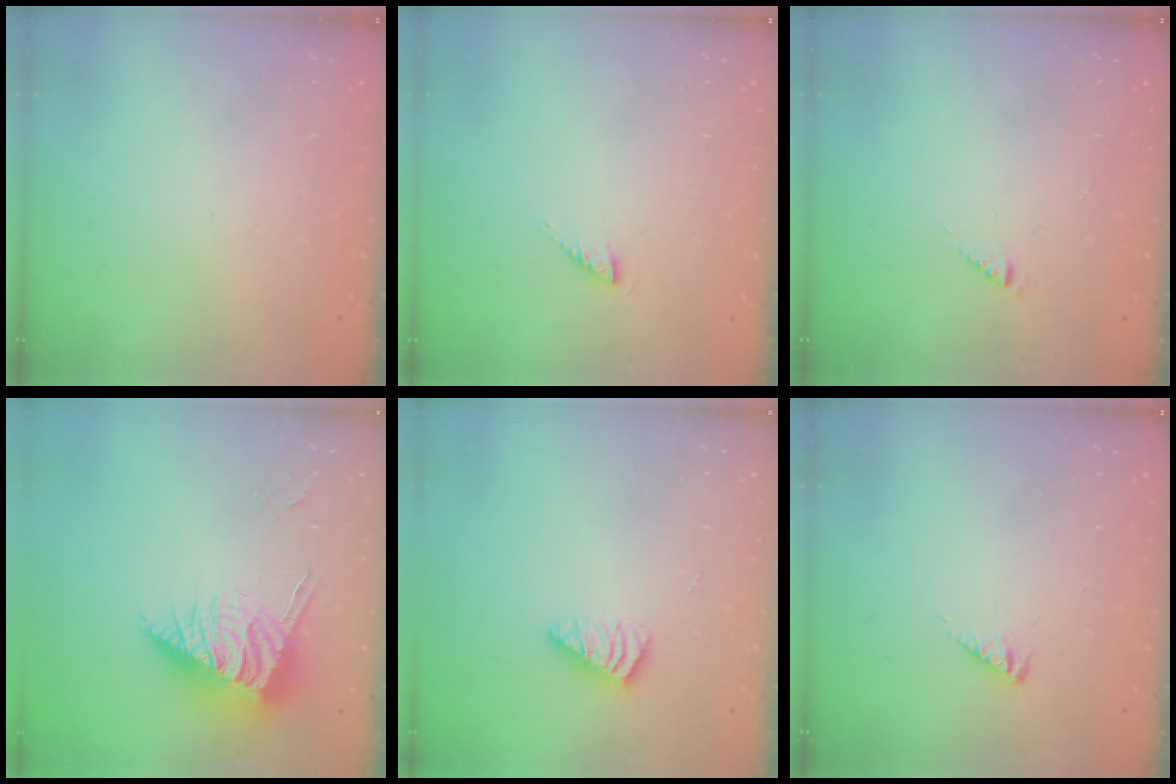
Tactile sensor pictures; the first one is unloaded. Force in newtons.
{"total": 2.2, "press": 2.1, "slide": 0.4}
{"total": 2.7, "press": 2.6, "slide": 0.4}
{"total": 9.8, "press": 9.7, "slide": 1.6}
{"total": 2.5, "press": 2.4, "slide": 0.4}
{"total": 2.6, "press": 2.5, "slide": 0.5}